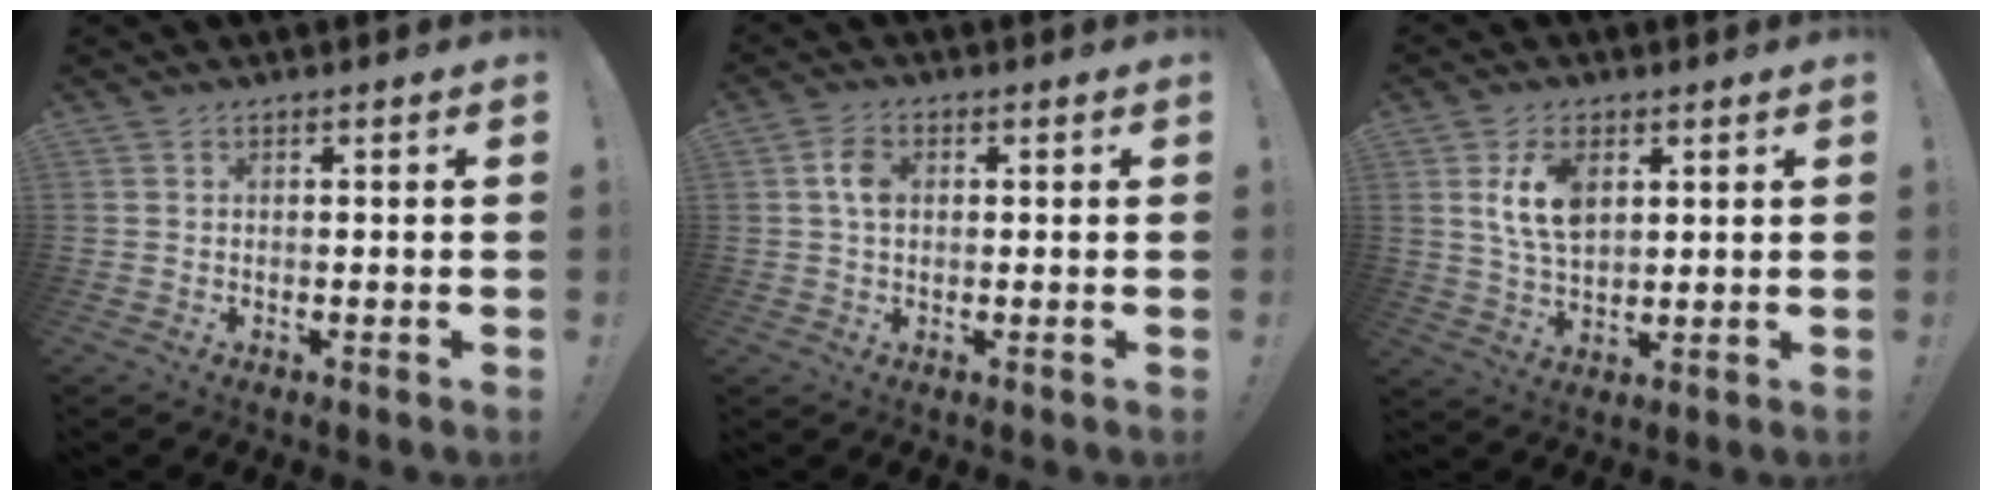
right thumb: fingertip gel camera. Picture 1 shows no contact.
{"total": 5.1, "force": [0.6, 3.5, 3.6], "torque": [-0.054, 0.007, 0.010]}
{"total": 10.1, "force": [3.4, 6.1, 7.2], "torque": [-0.140, 0.000, 0.062]}